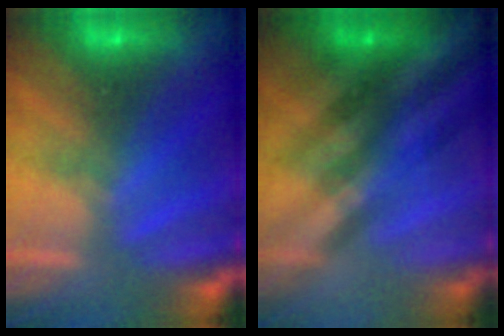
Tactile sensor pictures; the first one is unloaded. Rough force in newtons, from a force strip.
{"total": 2.6}